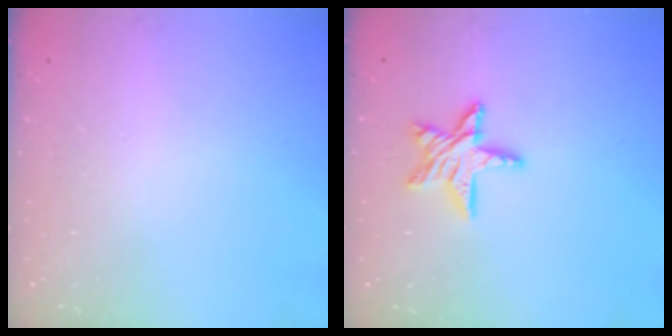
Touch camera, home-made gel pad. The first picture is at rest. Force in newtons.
{"total": 10.6, "press": 10.5, "slide": 0.9}